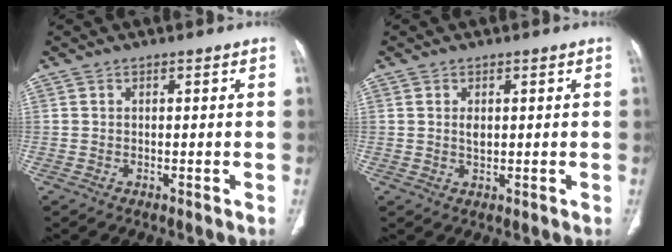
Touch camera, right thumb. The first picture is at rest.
{"total": 1.7, "force": [0.4, 1.0, 1.4], "torque": [-0.024, -0.002, 0.011]}